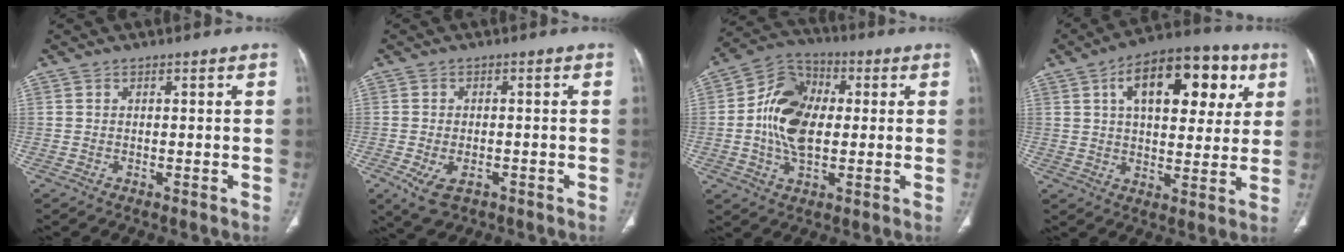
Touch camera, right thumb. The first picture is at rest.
{"total": 5.6, "force": [-2.5, 3.3, 3.7], "torque": [-0.073, 0.004, -0.033]}
{"total": 13.6, "force": [0.3, 8.9, 10.3], "torque": [-0.177, 0.017, -0.002]}
{"total": 19.2, "force": [7.0, 9.9, 14.8], "torque": [-0.172, 0.003, 0.099]}